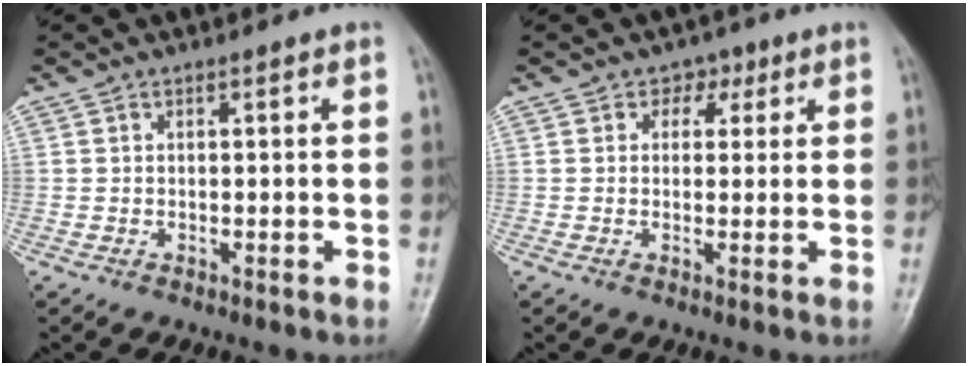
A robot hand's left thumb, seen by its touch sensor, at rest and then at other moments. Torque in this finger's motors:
{"motor_torque": [-0.33, 0.02, -0.08, 0.07, -0.16]}